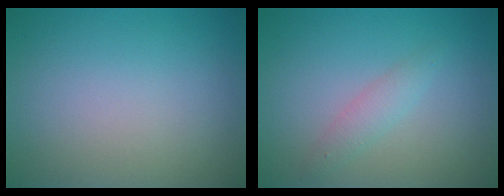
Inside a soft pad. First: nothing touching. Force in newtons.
{"total": 1.6, "press": 1.6, "slide": 0.0}